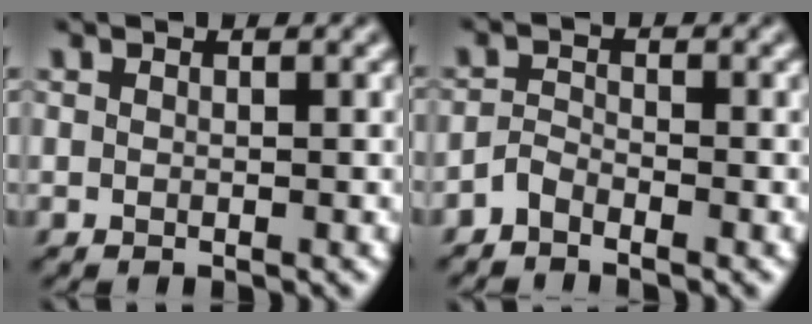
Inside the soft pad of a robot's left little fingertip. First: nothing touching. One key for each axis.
{"total": 1.6, "fx": -1.4, "fy": 0.6, "fz": 0.6, "tx": -0.011, "ty": 0.007, "tz": -0.031}